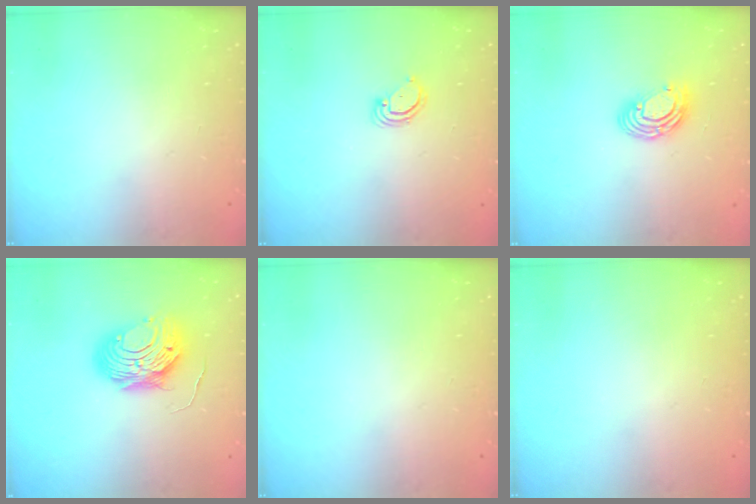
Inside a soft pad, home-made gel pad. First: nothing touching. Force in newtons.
{"total": 3.2, "press": 3.2, "slide": 0.4}
{"total": 8.8, "press": 8.7, "slide": 1.5}
{"total": 10.1, "press": 10.0, "slide": 1.0}
{"total": 0.0}
{"total": 0.0}